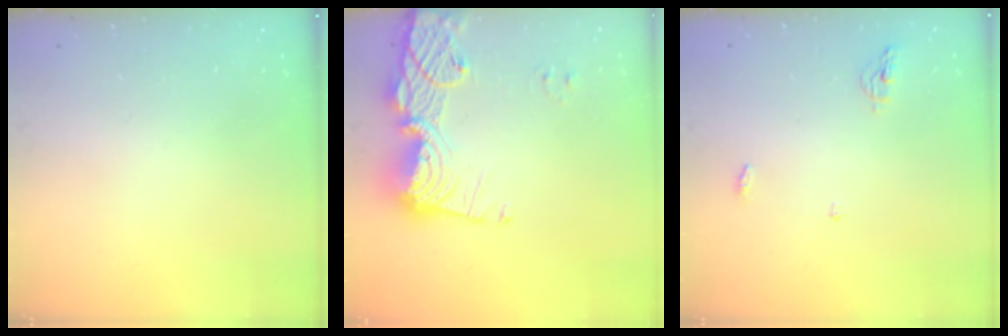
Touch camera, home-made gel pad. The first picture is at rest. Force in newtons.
{"total": 18.1, "press": 18.0, "slide": 1.8}
{"total": 7.2, "press": 4.7, "slide": 5.5}